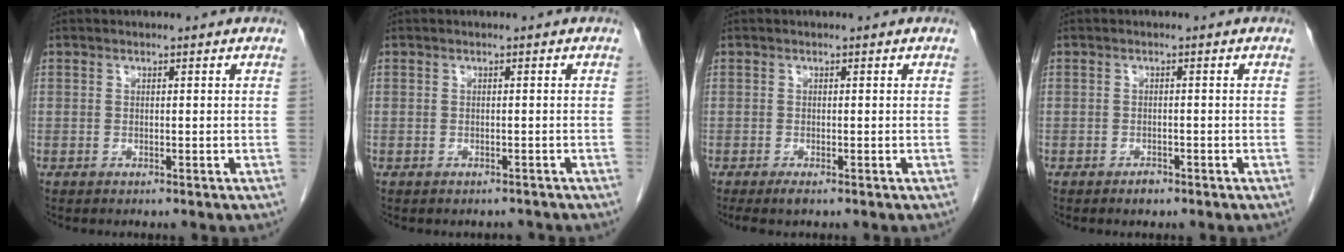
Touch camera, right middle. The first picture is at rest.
{"total": 1.2, "force": [-1.1, 0.6, 0.0], "torque": [-0.004, 0.001, -0.016]}
{"total": 1.4, "force": [-1.0, 0.1, 1.0], "torque": [-0.019, -0.005, -0.017]}
{"total": 1.2, "force": [-0.9, 0.5, 0.6], "torque": [-0.009, 0.001, -0.012]}